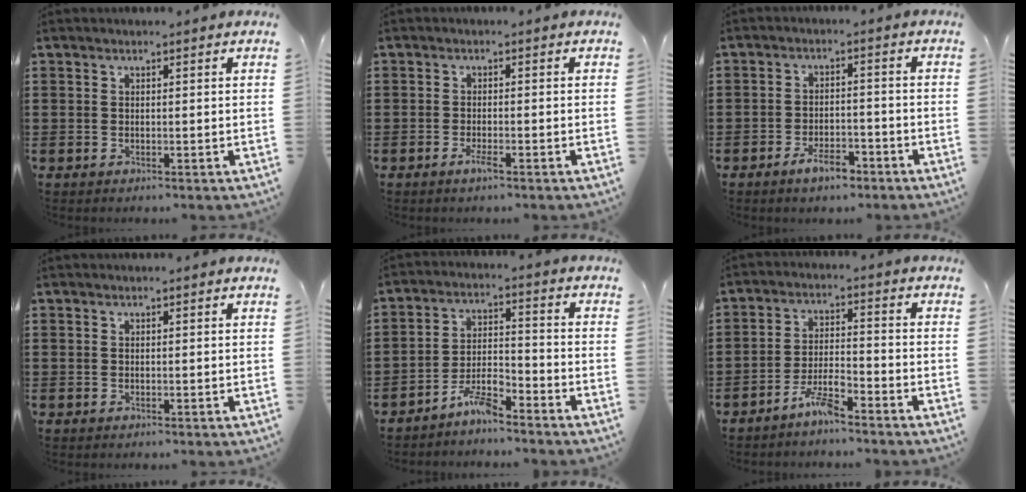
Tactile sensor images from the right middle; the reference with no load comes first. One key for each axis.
{"total": 1.9, "fx": -1.1, "fy": 0.2, "fz": 1.5, "tx": -0.033, "ty": -0.003, "tz": -0.021}
{"total": 4.5, "fx": -3.4, "fy": 1.7, "fz": 2.5, "tx": -0.048, "ty": 0.010, "tz": -0.066}
{"total": 0.0}
{"total": 5.4, "fx": -4.8, "fy": 0.8, "fz": 2.4, "tx": -0.055, "ty": 0.008, "tz": -0.098}
{"total": 5.0, "fx": -4.2, "fy": 0.6, "fz": 2.7, "tx": -0.062, "ty": 0.004, "tz": -0.083}